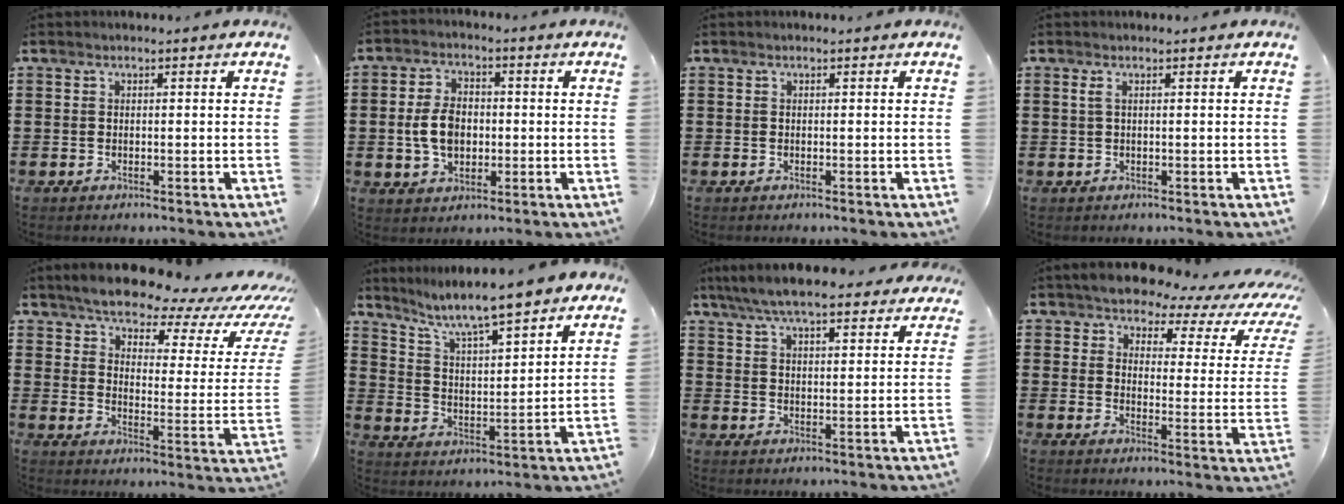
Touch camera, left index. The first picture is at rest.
{"total": 6.7, "force": [-0.4, 4.4, 5.0], "torque": [-0.125, 0.004, -0.015]}
{"total": 0.0}
{"total": 1.1, "force": [0.2, 0.1, 1.1], "torque": [-0.021, -0.001, 0.004]}
{"total": 7.4, "force": [6.7, 1.6, 2.7], "torque": [-0.073, -0.050, 0.112]}
{"total": 6.5, "force": [5.8, 0.3, 3.0], "torque": [-0.081, -0.038, 0.094]}
{"total": 7.4, "force": [6.8, 0.9, 2.9], "torque": [-0.079, -0.022, 0.123]}
{"total": 5.6, "force": [5.1, 1.5, 1.8], "torque": [-0.062, -0.032, 0.084]}